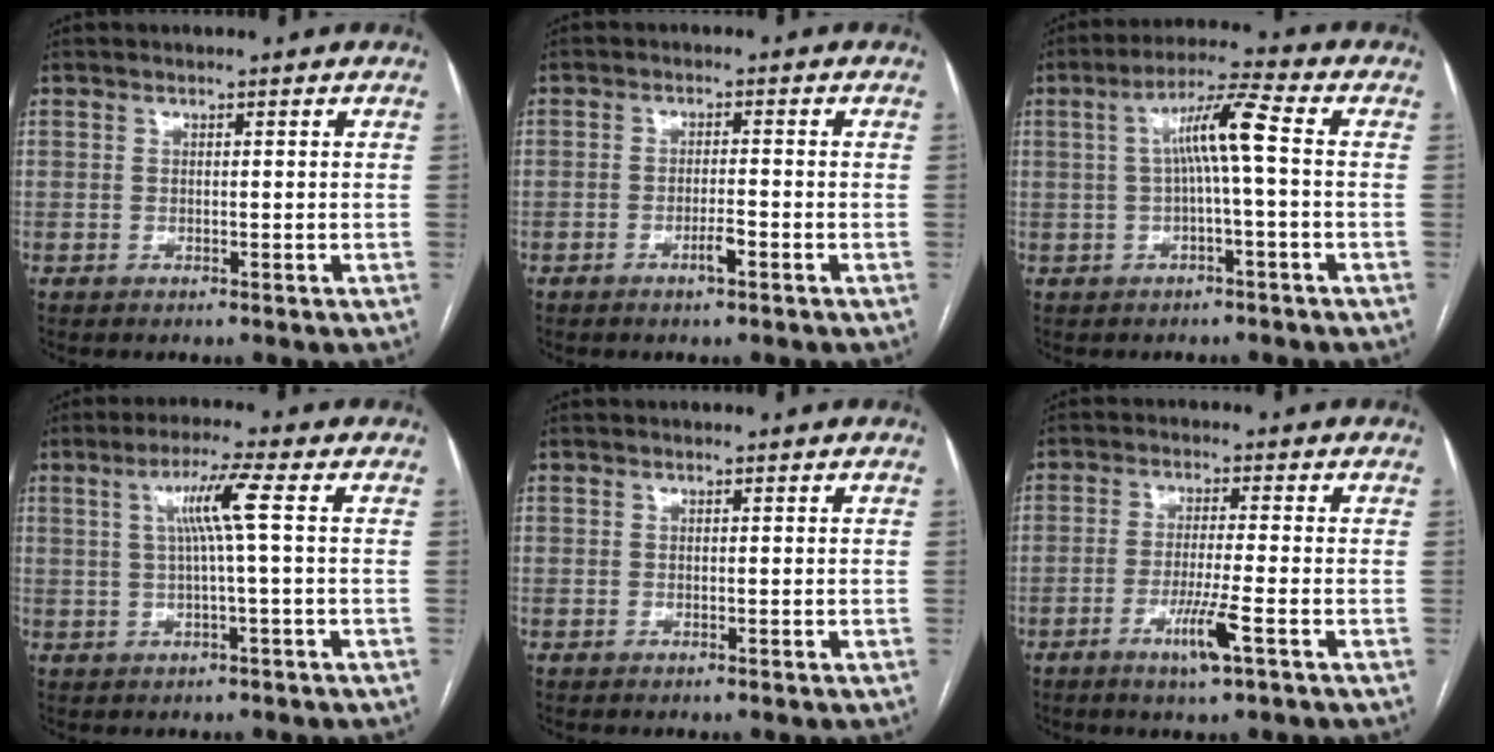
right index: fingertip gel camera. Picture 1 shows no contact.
{"total": 2.5, "force": [-1.4, 0.3, 2.1], "torque": [-0.036, 0.000, -0.023]}
{"total": 7.2, "force": [0.3, -0.2, 7.1], "torque": [-0.126, 0.023, 0.004]}
{"total": 5.9, "force": [1.1, -1.0, 5.7], "torque": [-0.105, 0.010, 0.024]}
{"total": 0.0}
{"total": 5.7, "force": [-2.6, -0.3, 5.1], "torque": [-0.096, -0.012, -0.049]}